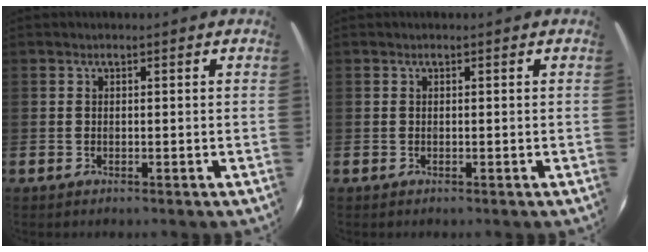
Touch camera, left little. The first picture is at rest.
{"total": 0.0}